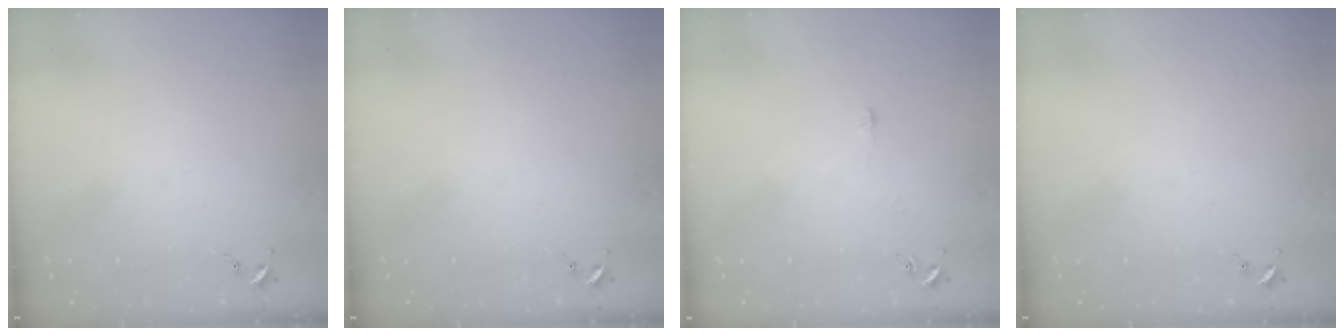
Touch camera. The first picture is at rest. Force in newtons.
{"total": 0.0}
{"total": 2.9, "press": 2.9, "slide": 0.3}
{"total": 0.0}